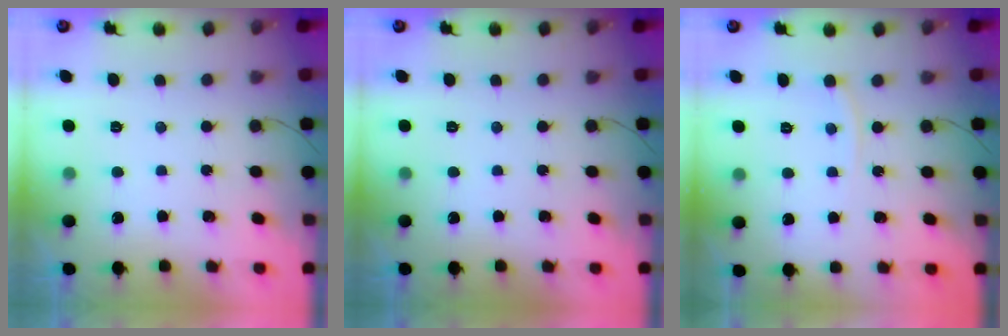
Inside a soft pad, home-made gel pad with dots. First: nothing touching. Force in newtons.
{"total": 0.0}
{"total": 4.8, "press": 4.8, "slide": 0.4}